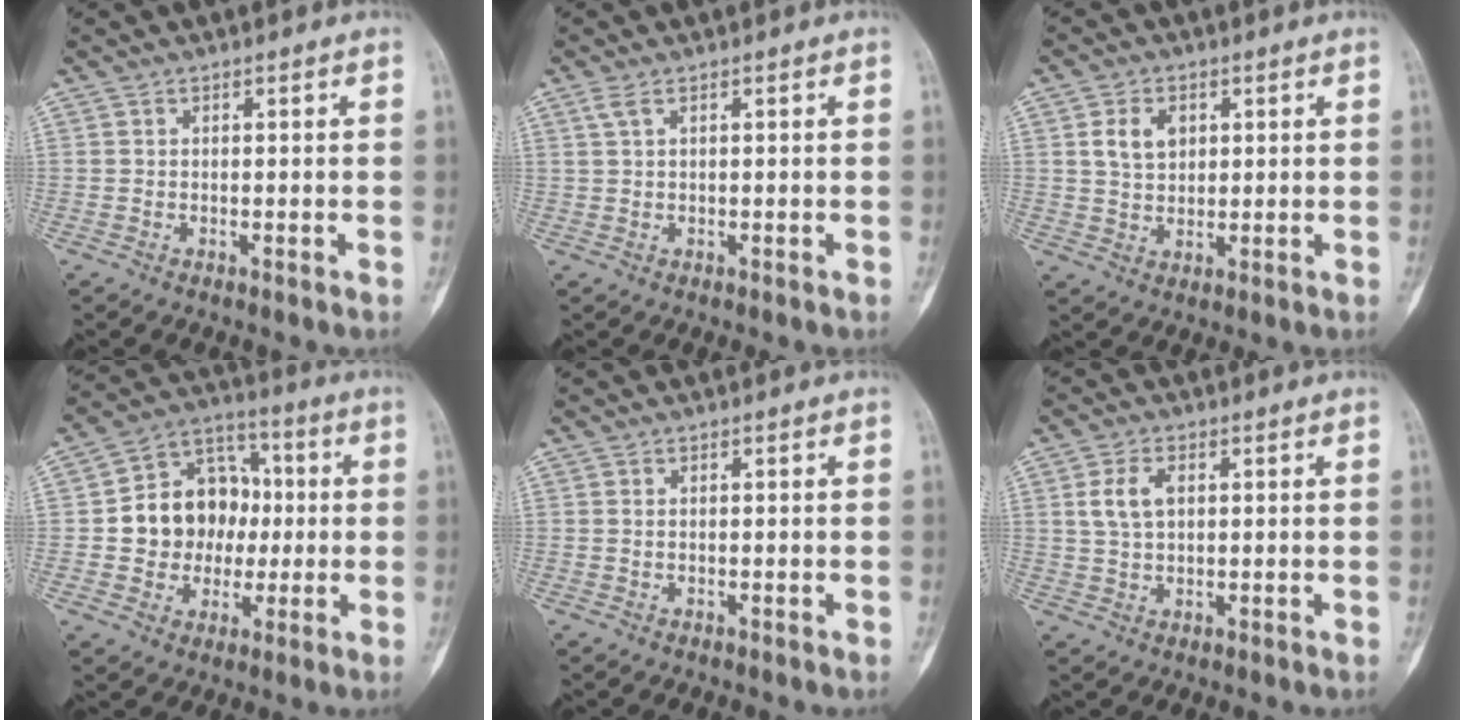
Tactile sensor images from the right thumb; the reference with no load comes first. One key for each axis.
{"total": 2.1, "fx": 1.0, "fy": 0.9, "fz": 1.7, "tx": -0.047, "ty": 0.010, "tz": 0.027}
{"total": 5.7, "fx": 1.8, "fy": 4.1, "fz": 3.5, "tx": -0.047, "ty": -0.007, "tz": 0.034}
{"total": 14.3, "fx": -0.1, "fy": 12.1, "fz": 7.7, "tx": -0.072, "ty": 0.032, "tz": -0.001}
{"total": 0.0}
{"total": 5.2, "fx": 1.3, "fy": 3.2, "fz": 3.9, "tx": -0.079, "ty": 0.003, "tz": 0.024}